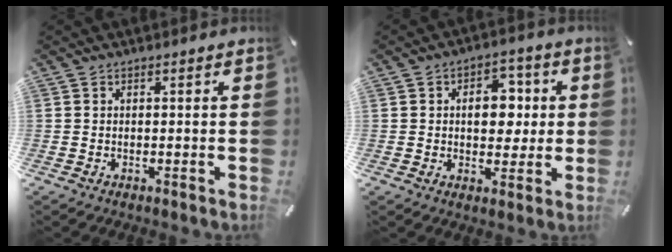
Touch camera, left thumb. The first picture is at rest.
{"total": 9.4, "force": [1.0, 6.6, 6.5], "torque": [-0.076, -0.001, 0.011]}